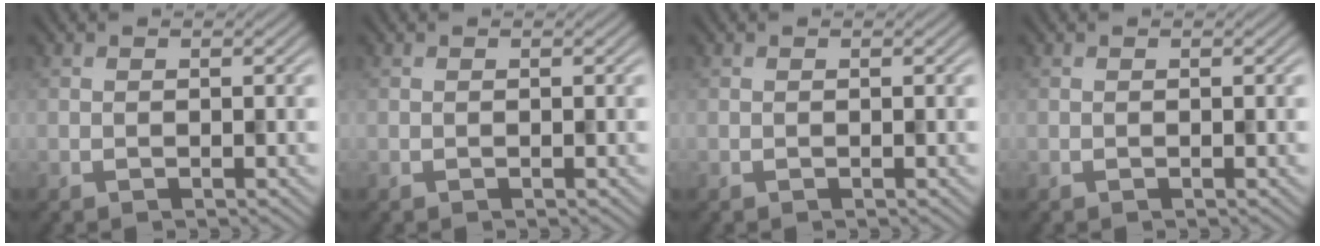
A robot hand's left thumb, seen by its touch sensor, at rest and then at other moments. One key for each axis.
{"total": 0.0}
{"total": 0.0}
{"total": 0.0}